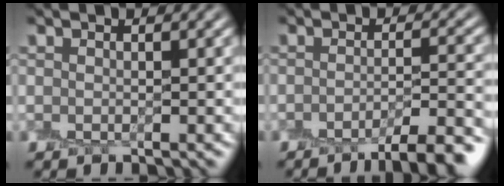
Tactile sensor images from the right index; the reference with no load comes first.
{"total": 5.5, "force": [-4.0, 0.9, 3.7], "torque": [-0.052, -0.003, -0.058]}